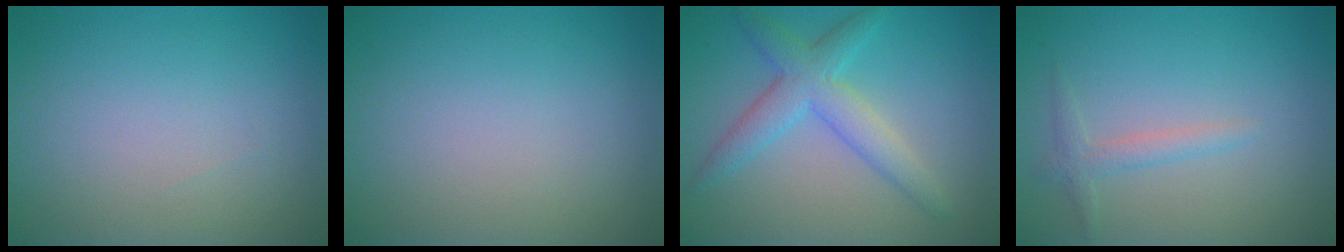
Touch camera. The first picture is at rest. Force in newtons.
{"total": 0.0}
{"total": 4.2, "press": 4.2, "slide": 0.1}
{"total": 1.5, "press": 1.5, "slide": 0.1}